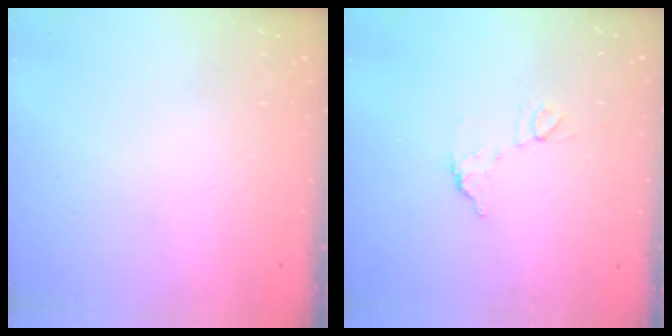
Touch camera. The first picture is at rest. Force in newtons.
{"total": 6.7, "press": 6.7, "slide": 0.6}